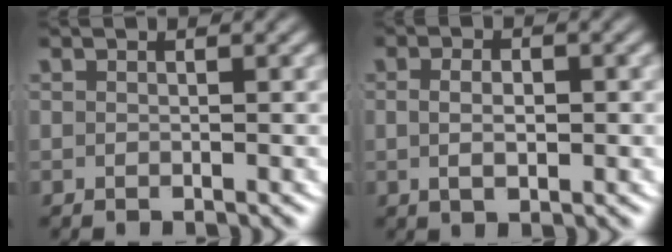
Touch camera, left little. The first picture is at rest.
{"total": 1.7, "force": [-0.2, 0.6, 1.6], "torque": [-0.023, -0.004, 0.004]}